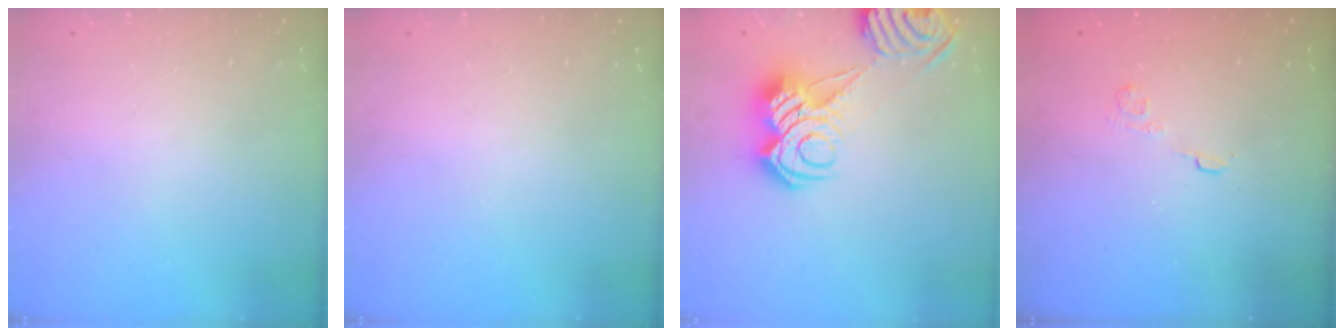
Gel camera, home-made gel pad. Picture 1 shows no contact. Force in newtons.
{"total": 0.0}
{"total": 10.5, "press": 10.4, "slide": 0.9}
{"total": 2.7, "press": 2.3, "slide": 1.4}